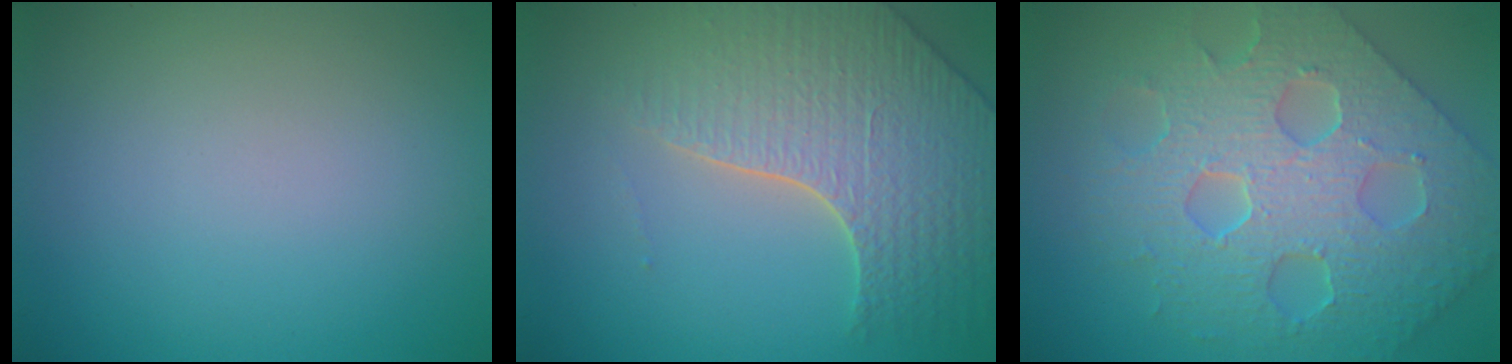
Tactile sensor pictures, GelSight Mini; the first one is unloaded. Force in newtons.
{"total": 5.5, "press": 4.8, "slide": 2.6}
{"total": 7.7, "press": 6.5, "slide": 4.0}